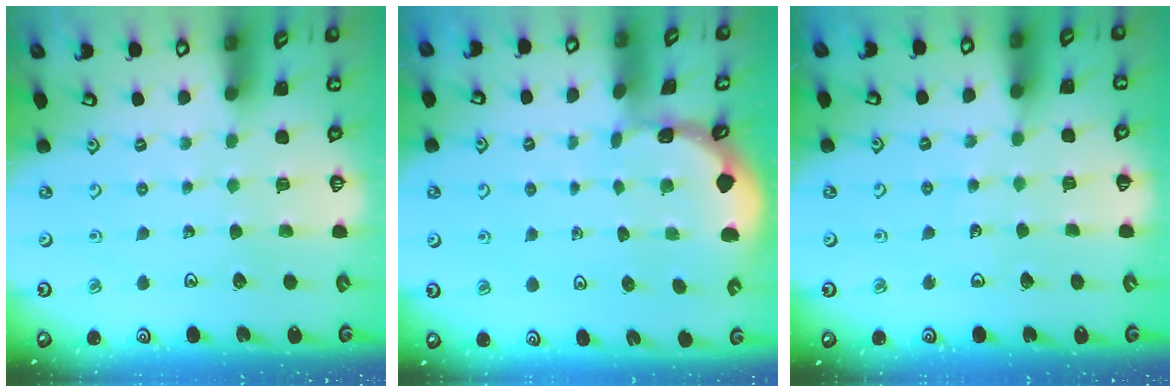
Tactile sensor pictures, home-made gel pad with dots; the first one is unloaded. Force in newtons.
{"total": 0.8, "press": 0.8, "slide": 0.1}
{"total": 2.2, "press": 2.2, "slide": 0.2}